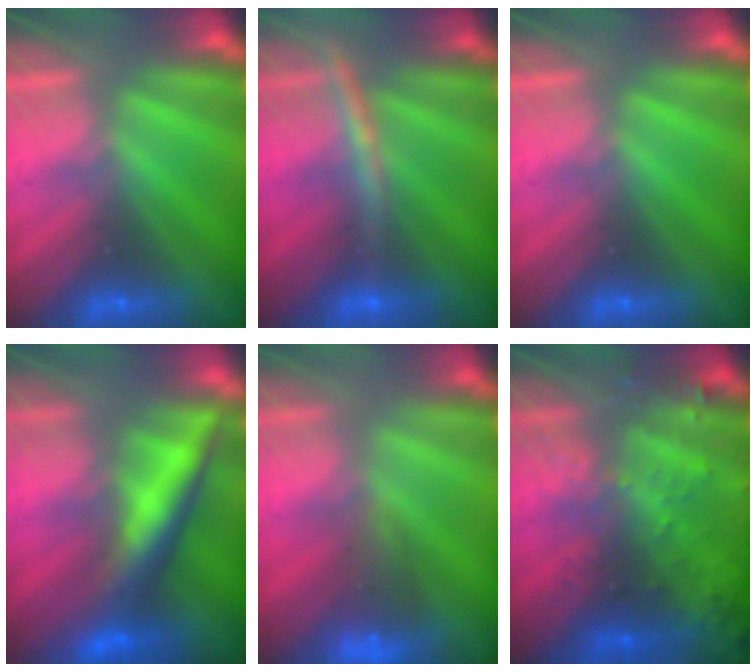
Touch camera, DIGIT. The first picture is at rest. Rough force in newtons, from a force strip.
{"total": 2.8}
{"total": 0.0}
{"total": 9.8}
{"total": 8.4}
{"total": 7.9}